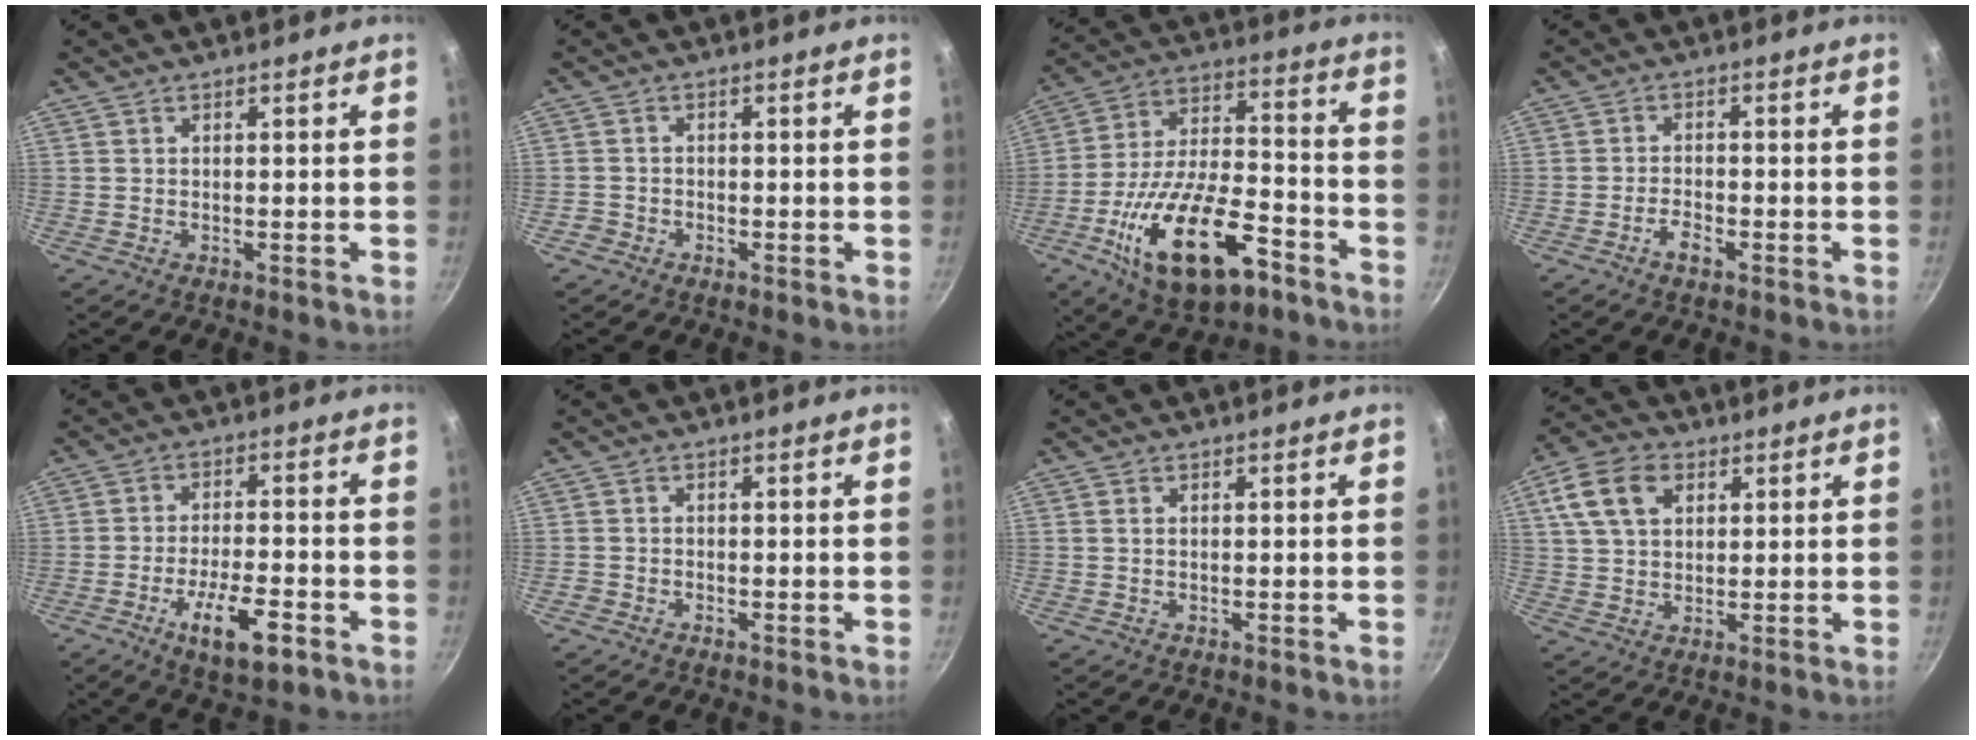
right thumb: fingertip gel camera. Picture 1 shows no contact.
{"total": 1.7, "force": [-1.2, 1.2, 0.2], "torque": [-0.001, 0.012, -0.021]}
{"total": 22.9, "force": [-10.6, 10.7, 17.2], "torque": [-0.286, 0.043, -0.174]}
{"total": 2.9, "force": [-1.8, 1.2, 1.9], "torque": [-0.033, 0.015, -0.036]}
{"total": 10.1, "force": [-4.8, 3.4, 8.2], "torque": [-0.130, 0.020, -0.077]}
{"total": 1.1, "force": [-0.8, 0.6, 0.2], "torque": [-0.008, 0.005, -0.018]}
{"total": 0.6, "force": [0.1, 0.3, 0.5], "torque": [-0.012, 0.000, 0.001]}
{"total": 10.3, "force": [3.8, 7.0, 6.5], "torque": [-0.111, 0.008, 0.063]}